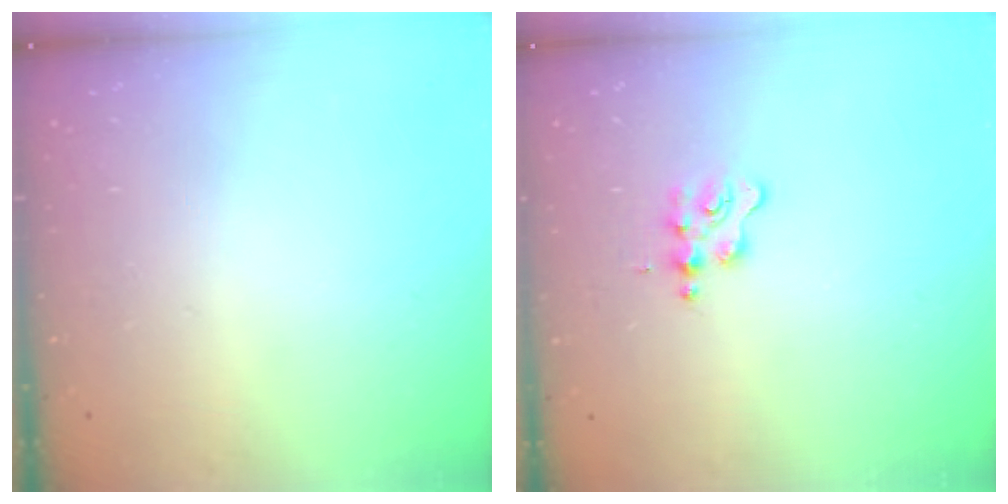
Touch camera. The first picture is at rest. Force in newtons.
{"total": 1.8, "press": 1.7, "slide": 0.3}